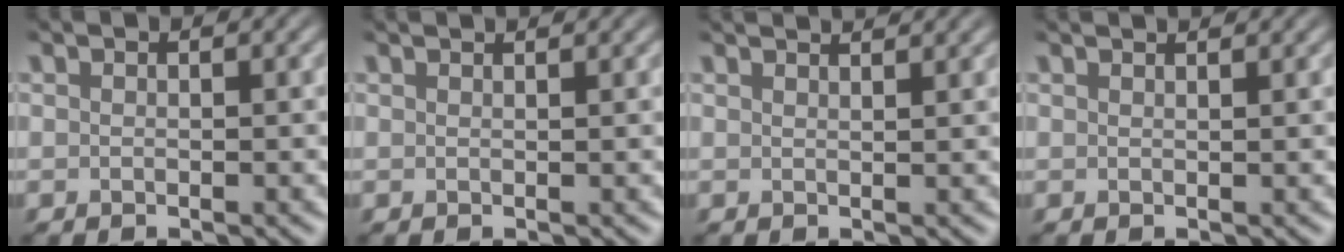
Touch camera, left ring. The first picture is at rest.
{"total": 1.7, "force": [1.5, 0.5, 0.7], "torque": [-0.006, 0.002, 0.005]}
{"total": 3.4, "force": [2.8, 1.1, 1.6], "torque": [0.000, 0.017, 0.005]}
{"total": 2.4, "force": [2.0, 0.8, 1.1], "torque": [0.000, 0.006, 0.001]}